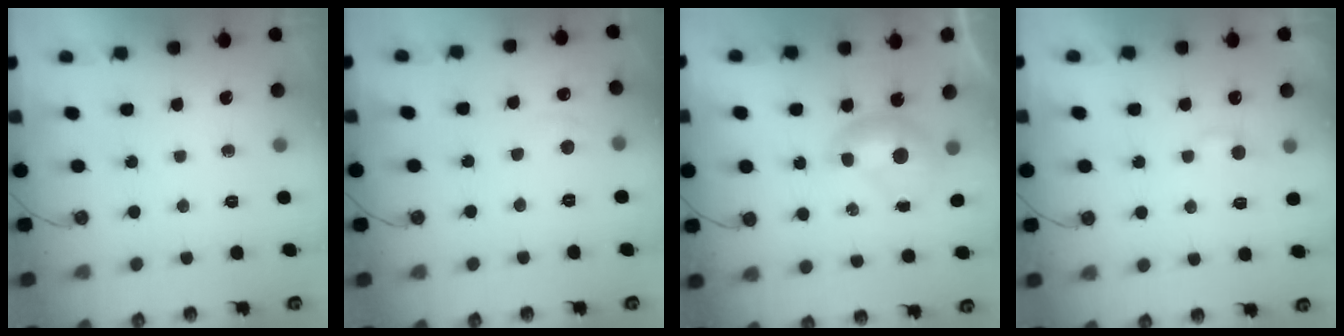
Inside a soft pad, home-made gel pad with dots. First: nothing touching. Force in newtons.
{"total": 0.9, "press": 0.7, "slide": 0.6}
{"total": 0.0}
{"total": 2.3, "press": 2.3, "slide": 0.4}